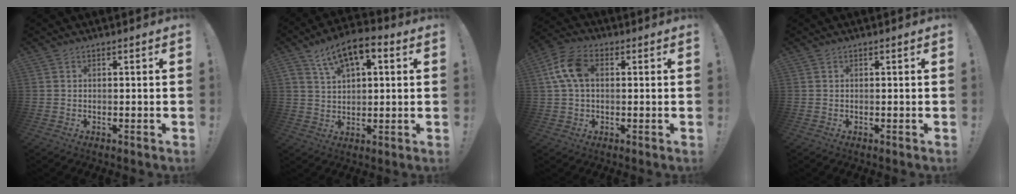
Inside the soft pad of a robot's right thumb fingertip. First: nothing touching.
{"total": 10.2, "force": [5.0, 5.2, 7.2], "torque": [-0.113, -0.016, 0.091]}
{"total": 10.2, "force": [1.7, 6.6, 7.6], "torque": [-0.151, 0.015, 0.034]}
{"total": 0.0}